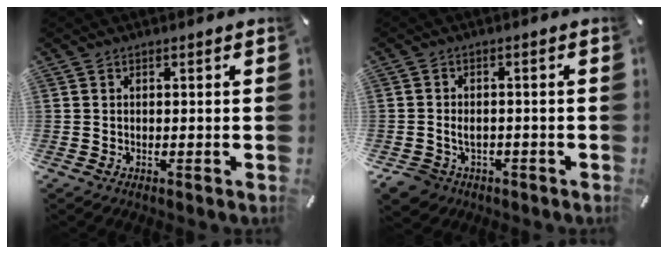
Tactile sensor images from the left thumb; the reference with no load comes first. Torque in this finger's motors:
{"motor_torque": [-0.18, 2.21, 0.11, 0.10, 0.06]}